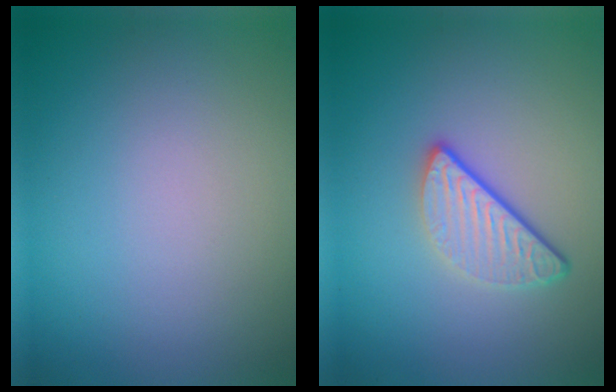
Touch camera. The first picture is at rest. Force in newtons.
{"total": 3.4, "press": 2.6, "slide": 2.1}